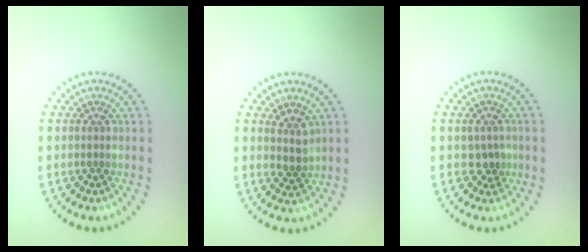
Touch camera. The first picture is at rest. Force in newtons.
{"total": 1.9, "press": 1.6, "slide": 1.1}
{"total": 1.4, "press": 1.2, "slide": 0.7}